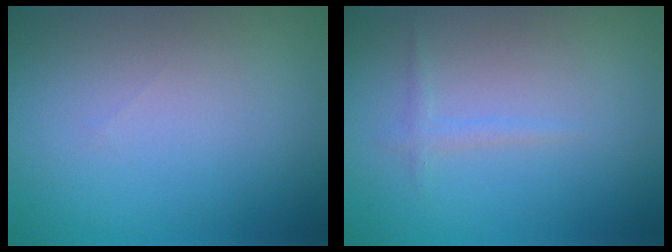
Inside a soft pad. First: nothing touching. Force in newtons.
{"total": 0.8, "press": 0.8, "slide": 0.0}